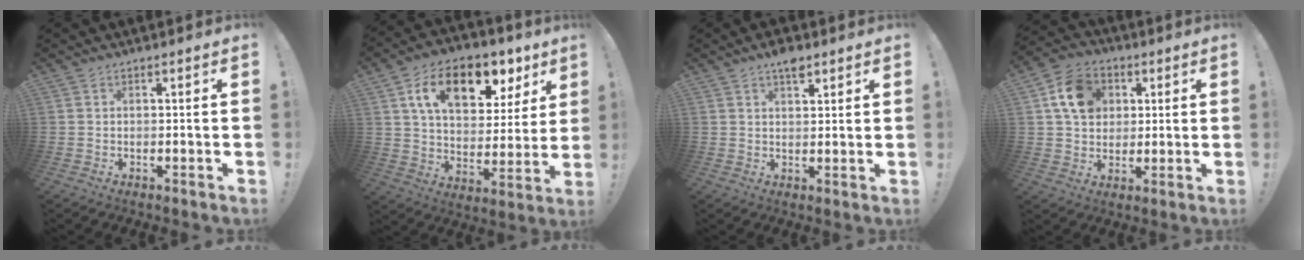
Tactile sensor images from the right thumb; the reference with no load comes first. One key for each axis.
{"total": 17.3, "fx": 9.1, "fy": 9.8, "fz": 11.0, "tx": -0.172, "ty": -0.041, "tz": 0.156}
{"total": 4.2, "fx": 3.1, "fy": 1.8, "fz": 2.3, "tx": -0.027, "ty": -0.017, "tz": 0.051}
{"total": 13.3, "fx": 4.1, "fy": 10.6, "fz": 6.8, "tx": -0.100, "ty": -0.002, "tz": 0.085}